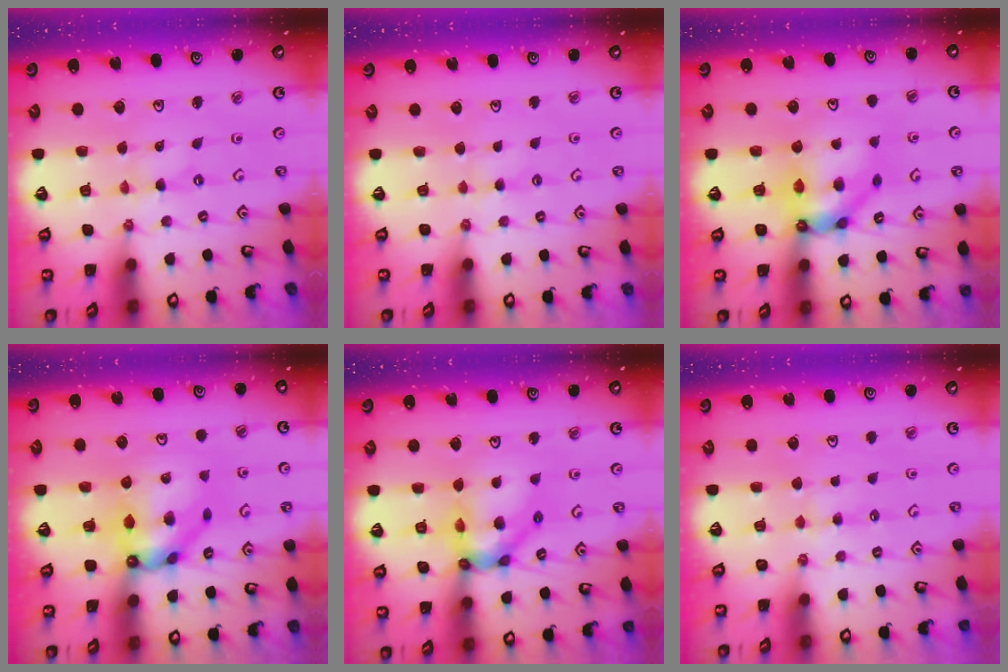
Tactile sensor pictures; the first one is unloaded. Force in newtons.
{"total": 1.6, "press": 1.6, "slide": 0.3}
{"total": 10.0, "press": 10.0, "slide": 0.4}
{"total": 10.4, "press": 10.4, "slide": 0.8}
{"total": 13.4, "press": 13.3, "slide": 1.6}
{"total": 2.4, "press": 2.4, "slide": 0.4}